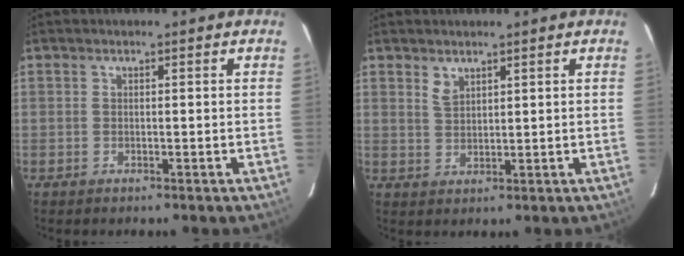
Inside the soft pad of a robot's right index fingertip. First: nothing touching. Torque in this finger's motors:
{"motor_torque": [-0.04, 0.09, 0.03, 0.03]}